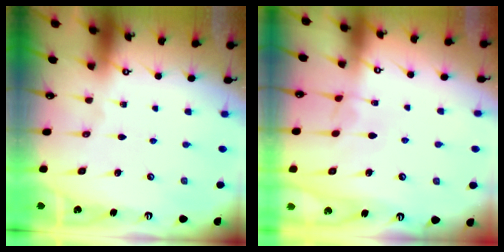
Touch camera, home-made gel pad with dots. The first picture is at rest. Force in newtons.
{"total": 1.1, "press": 1.0, "slide": 0.4}